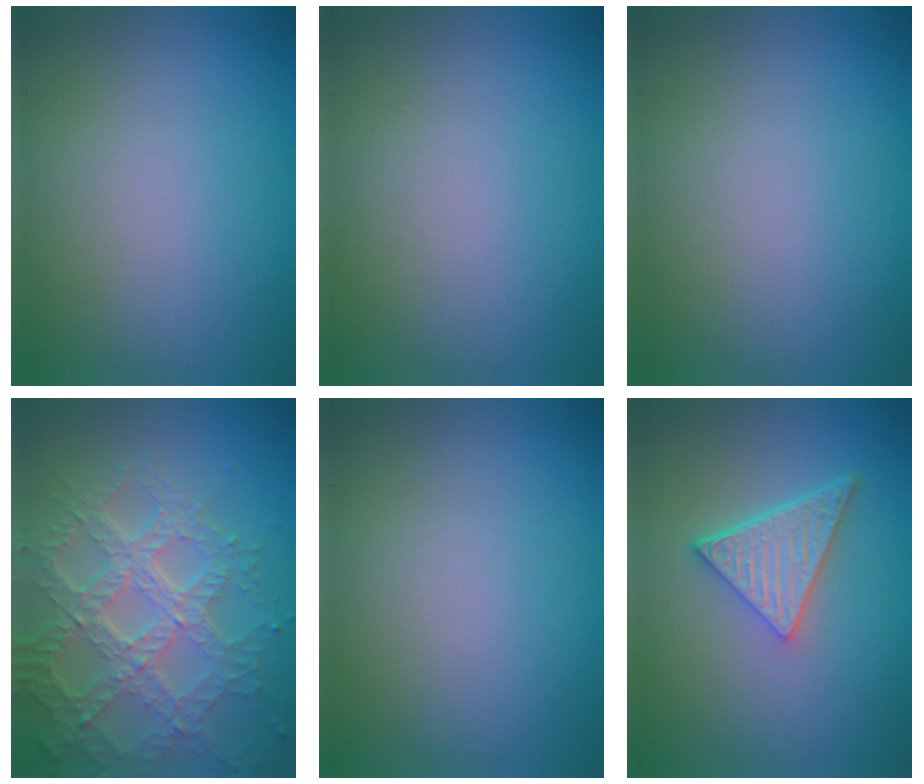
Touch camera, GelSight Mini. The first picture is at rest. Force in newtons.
{"total": 0.0}
{"total": 0.0}
{"total": 7.0, "press": 5.1, "slide": 4.8}
{"total": 0.0}
{"total": 5.0, "press": 3.6, "slide": 3.5}